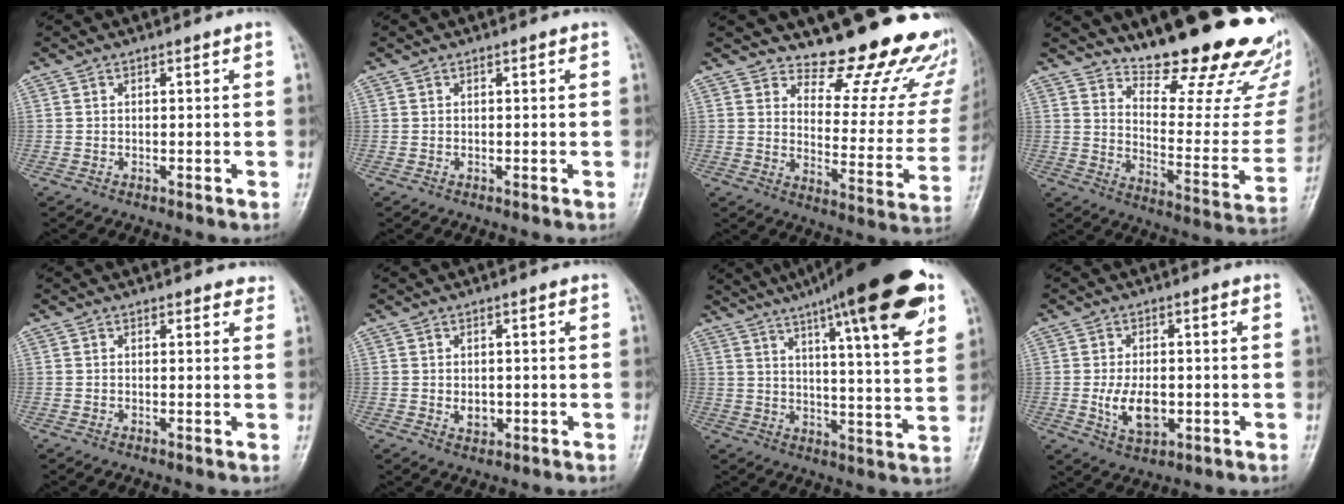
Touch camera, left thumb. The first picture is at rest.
{"total": 0.0}
{"total": 19.1, "force": [16.4, 6.2, 7.5], "torque": [-0.038, -0.155, 0.194]}
{"total": 25.5, "force": [21.0, 6.5, 13.0], "torque": [-0.144, -0.156, 0.280]}
{"total": 2.3, "force": [2.0, 1.1, 0.3], "torque": [0.018, -0.009, 0.010]}
{"total": 2.5, "force": [-0.1, 1.9, 1.7], "torque": [-0.016, -0.002, 0.003]}
{"total": 24.3, "force": [14.1, 4.6, 19.2], "torque": [-0.271, -0.026, 0.197]}
{"total": 7.1, "force": [-1.0, 4.2, 5.6], "torque": [-0.093, -0.007, -0.012]}